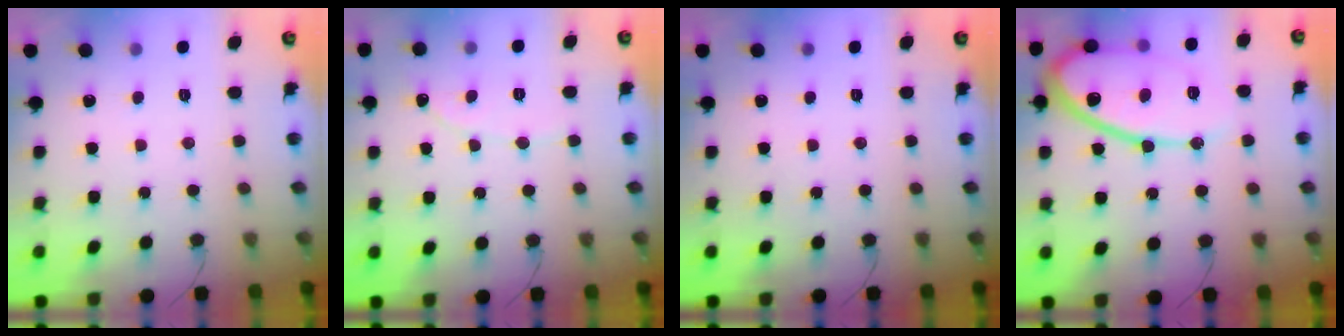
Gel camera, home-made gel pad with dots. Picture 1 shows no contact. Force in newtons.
{"total": 2.3, "press": 2.3, "slide": 0.2}
{"total": 0.0}
{"total": 17.5, "press": 17.4, "slide": 1.4}